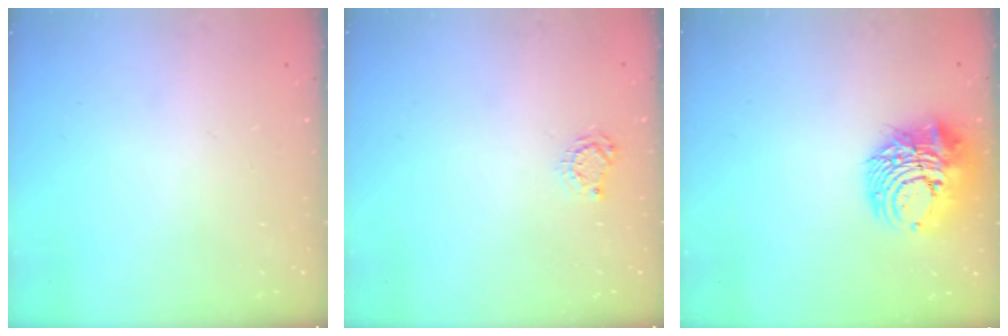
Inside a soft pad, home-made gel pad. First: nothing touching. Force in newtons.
{"total": 4.8, "press": 4.7, "slide": 0.6}
{"total": 11.5, "press": 11.3, "slide": 1.7}